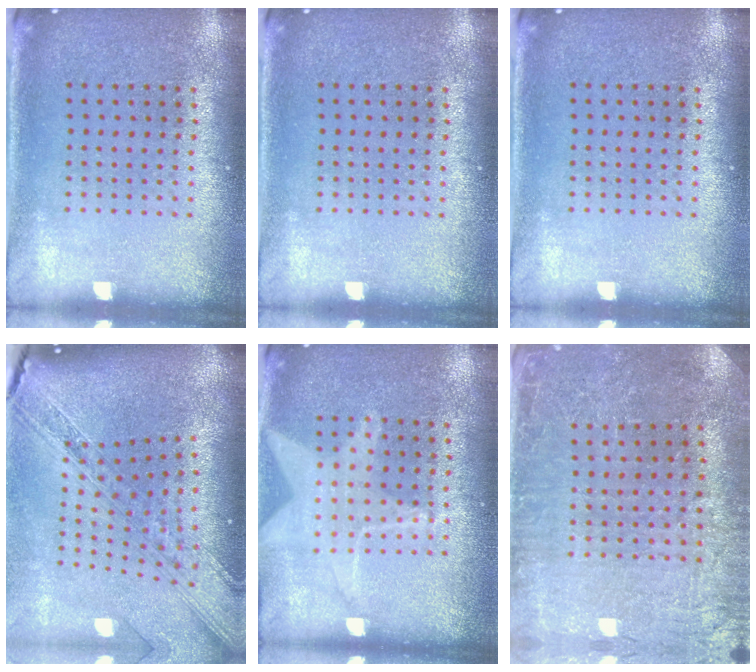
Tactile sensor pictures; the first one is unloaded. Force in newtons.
{"total": 0.0}
{"total": 0.0}
{"total": 3.4, "press": 2.6, "slide": 2.3}
{"total": 1.4, "press": 1.4, "slide": 0.5}
{"total": 1.6, "press": 1.6, "slide": 0.1}